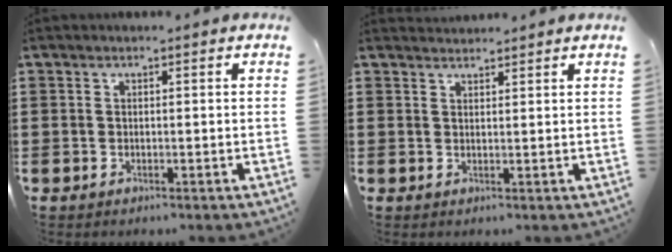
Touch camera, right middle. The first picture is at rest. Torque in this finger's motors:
{"motor_torque": [-0.49, -0.64, -0.08, -0.03]}